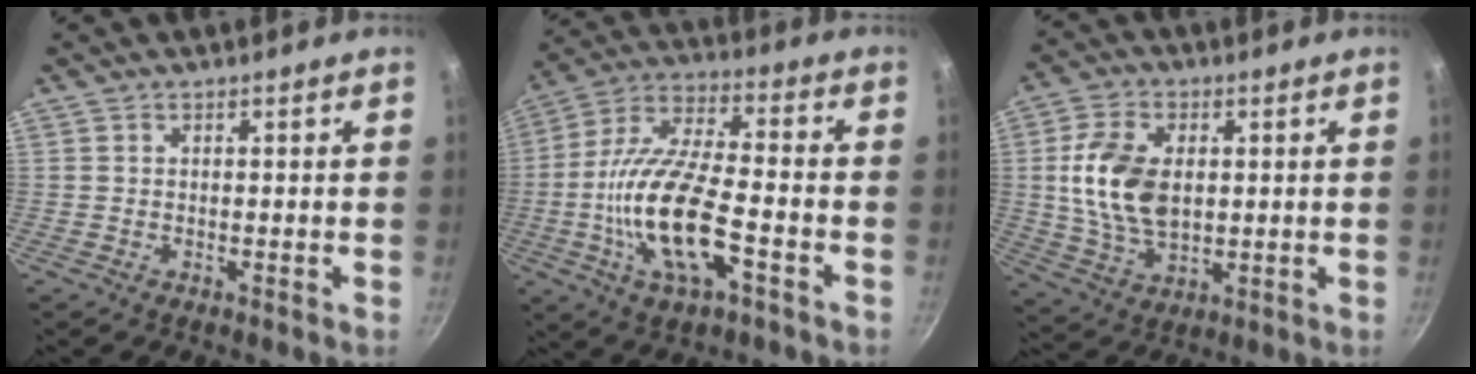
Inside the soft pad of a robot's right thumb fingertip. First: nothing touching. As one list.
[{"total": 18.3, "force": [-5.2, 7.0, 16.1], "torque": [-0.311, 0.027, -0.109]}, {"total": 13.2, "force": [1.4, 8.3, 10.1], "torque": [-0.180, -0.007, 0.030]}]